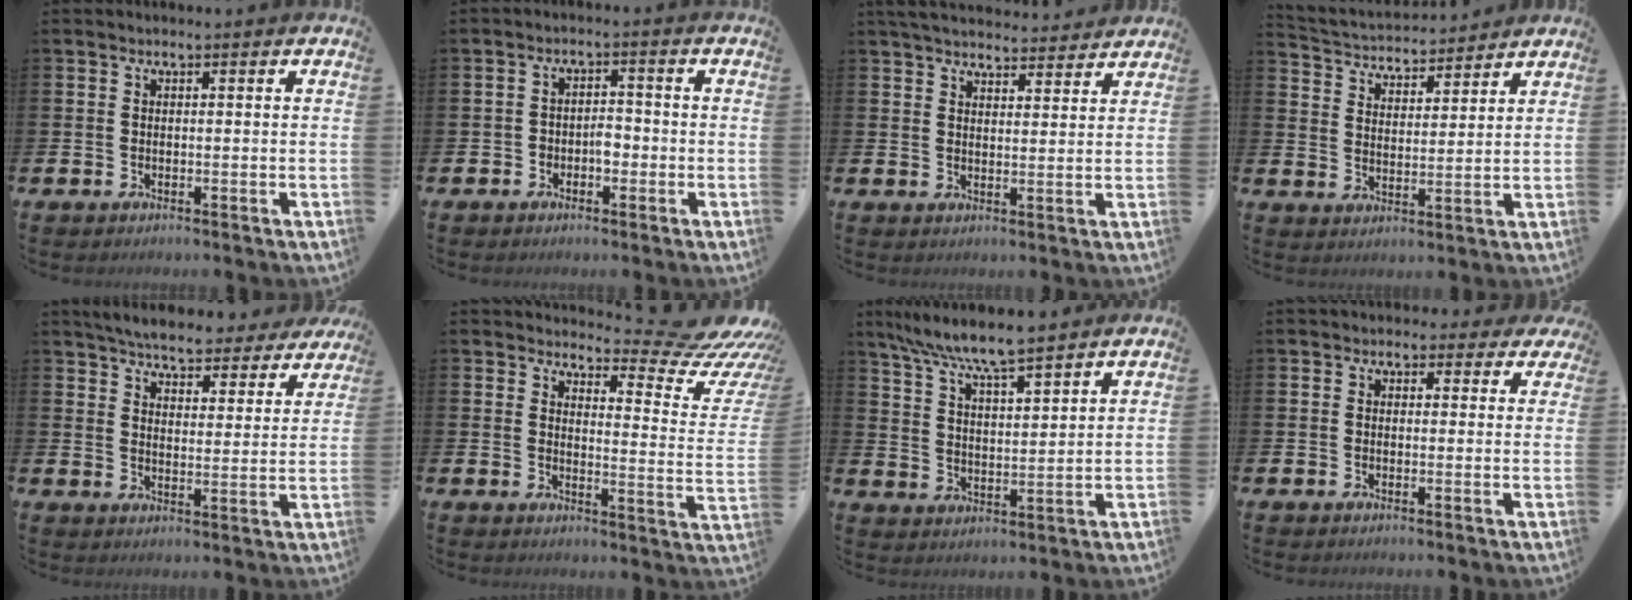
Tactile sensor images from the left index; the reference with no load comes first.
{"total": 2.4, "force": [-1.1, 1.5, 1.5], "torque": [-0.029, 0.007, -0.025]}
{"total": 4.8, "force": [4.7, 0.8, 0.6], "torque": [-0.023, -0.025, 0.085]}
{"total": 4.1, "force": [4.0, 1.0, -0.2], "torque": [-0.022, -0.031, 0.068]}
{"total": 5.7, "force": [5.6, 0.6, 1.1], "torque": [-0.042, -0.036, 0.096]}
{"total": 6.7, "force": [6.0, 1.3, 2.7], "torque": [-0.036, -0.059, 0.093]}
{"total": 7.5, "force": [7.0, 0.2, 2.8], "torque": [-0.081, -0.032, 0.125]}
{"total": 1.8, "force": [1.3, 1.2, 0.1], "torque": [0.008, -0.002, 0.018]}